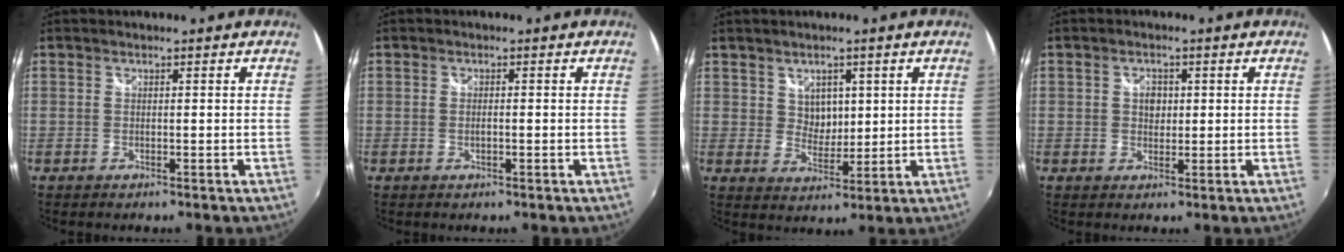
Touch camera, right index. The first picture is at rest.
{"total": 1.0, "force": [-0.2, 0.3, 0.9], "torque": [-0.018, -0.001, -0.004]}
{"total": 4.5, "force": [1.7, 3.7, 2.1], "torque": [-0.027, 0.002, 0.034]}
{"total": 2.8, "force": [0.5, 2.2, 1.6], "torque": [-0.022, 0.005, 0.007]}